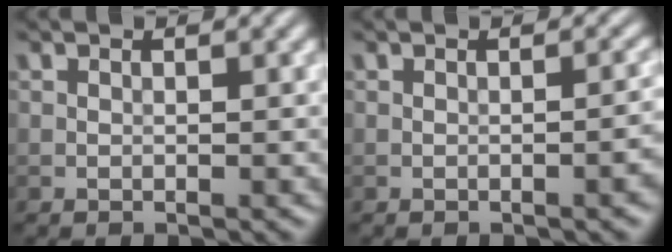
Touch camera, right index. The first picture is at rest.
{"total": 2.4, "force": [-0.6, 0.7, 2.2], "torque": [-0.020, 0.004, -0.007]}